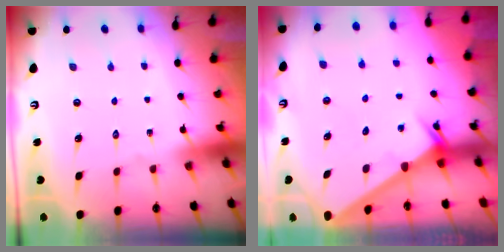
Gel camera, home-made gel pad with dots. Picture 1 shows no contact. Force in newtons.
{"total": 2.7, "press": 2.7, "slide": 0.1}